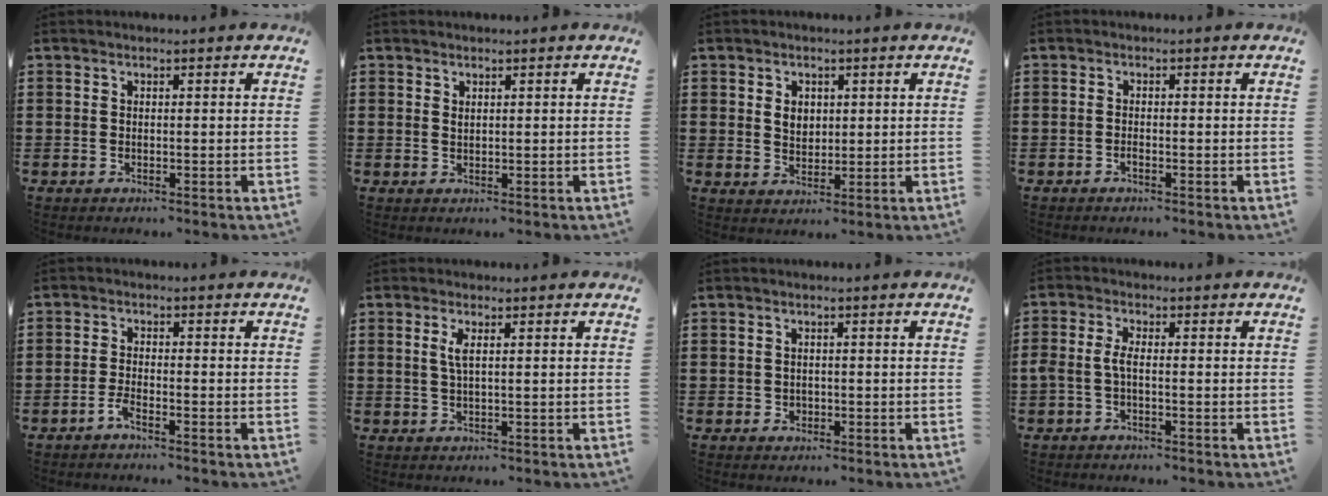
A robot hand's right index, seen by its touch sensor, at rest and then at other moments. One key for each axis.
{"total": 0.7, "fx": 0.6, "fy": 0.3, "fz": 0.3, "tx": -0.007, "ty": 0.001, "tz": 0.011}
{"total": 2.9, "fx": 0.9, "fy": 2.2, "fz": 1.7, "tx": -0.040, "ty": 0.010, "tz": 0.014}
{"total": 0.8, "fx": -0.6, "fy": 0.2, "fz": 0.5, "tx": -0.012, "ty": -0.005, "tz": -0.010}
{"total": 2.1, "fx": -1.6, "fy": 0.2, "fz": 1.3, "tx": -0.033, "ty": -0.002, "tz": -0.032}
{"total": 2.0, "fx": 0.6, "fy": 0.4, "fz": 1.9, "tx": -0.040, "ty": 0.002, "tz": 0.009}
{"total": 1.0, "fx": 0.0, "fy": 1.0, "fz": 0.3, "tx": -0.009, "ty": 0.005, "tz": -0.002}
{"total": 2.4, "fx": -0.8, "fy": 0.7, "fz": 2.2, "tx": -0.064, "ty": -0.005, "tz": -0.023}